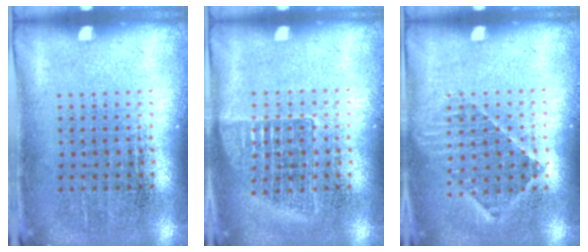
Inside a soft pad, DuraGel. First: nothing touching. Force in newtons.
{"total": 1.0, "press": 0.9, "slide": 0.4}
{"total": 1.0, "press": 1.0, "slide": 0.3}